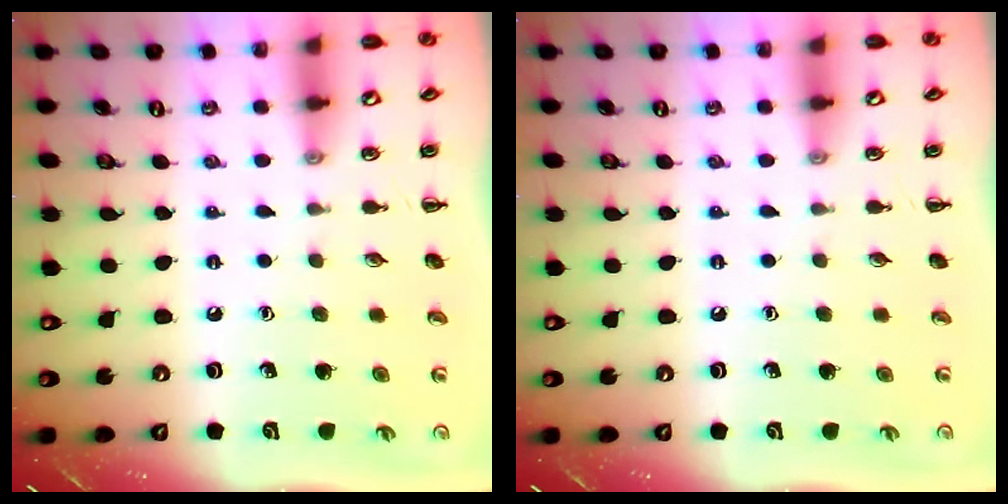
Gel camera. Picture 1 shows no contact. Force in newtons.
{"total": 0.0}